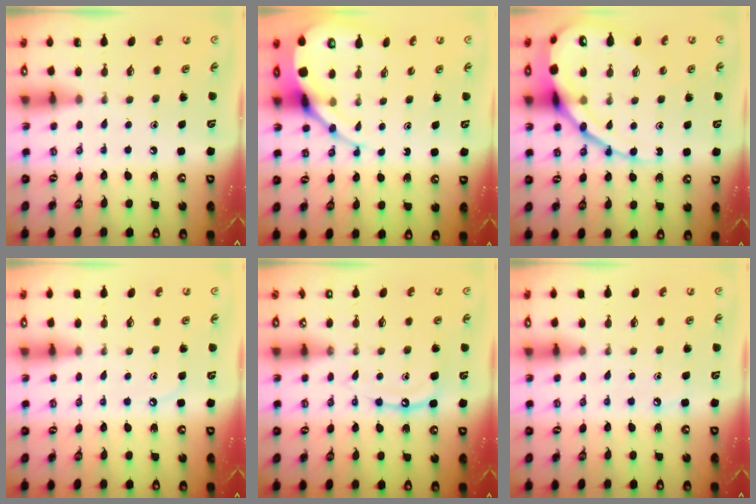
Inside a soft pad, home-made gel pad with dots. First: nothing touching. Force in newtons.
{"total": 9.9, "press": 9.8, "slide": 0.9}
{"total": 16.2, "press": 16.2, "slide": 1.3}
{"total": 4.8, "press": 4.8, "slide": 0.6}
{"total": 9.2, "press": 9.2, "slide": 0.8}
{"total": 3.2, "press": 3.2, "slide": 0.4}